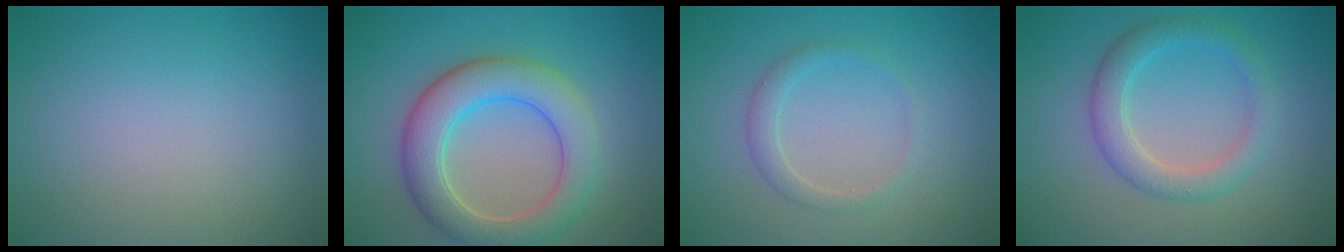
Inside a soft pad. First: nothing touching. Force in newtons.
{"total": 6.4, "press": 6.4, "slide": 0.7}
{"total": 1.7, "press": 1.7, "slide": 0.2}
{"total": 3.3, "press": 3.3, "slide": 0.1}